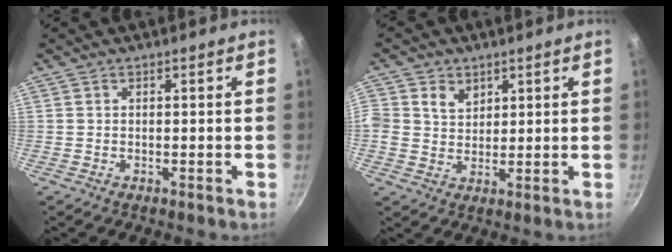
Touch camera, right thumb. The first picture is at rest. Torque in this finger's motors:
{"motor_torque": [-0.03, 0.11, 0.56, 0.36, 0.06]}